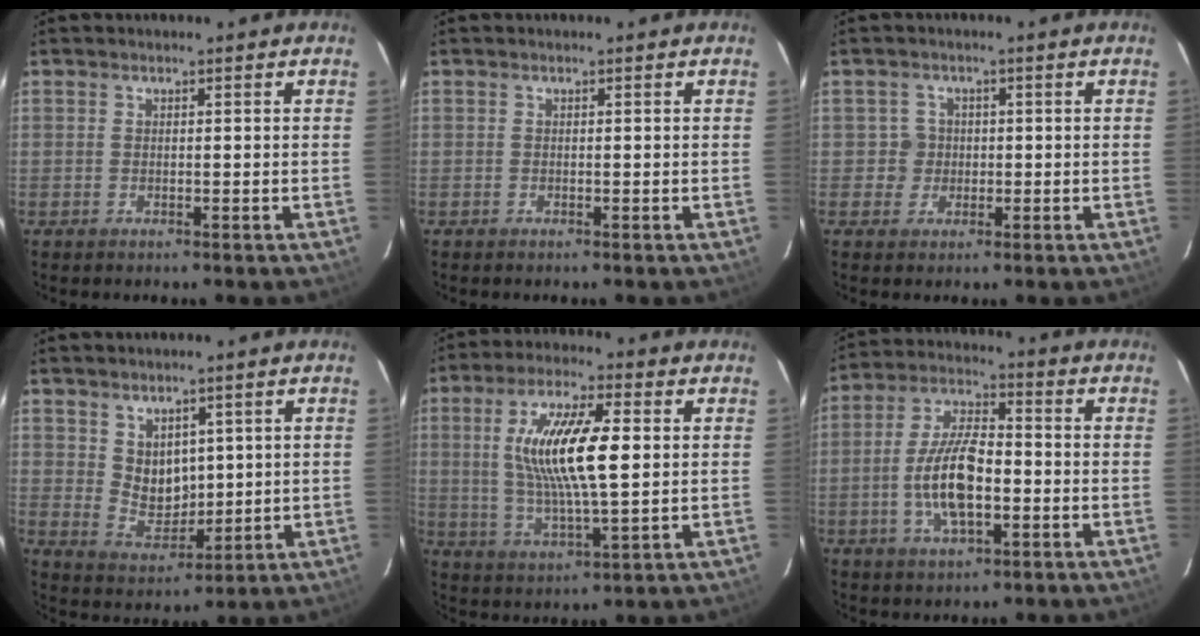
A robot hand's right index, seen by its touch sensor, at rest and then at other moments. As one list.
[{"total": 0.0}, {"total": 3.0, "force": [-0.1, 2.9, -0.1], "torque": [0.011, 0.016, 0.001]}, {"total": 6.5, "force": [2.8, 4.9, 3.2], "torque": [-0.052, -0.002, 0.069]}, {"total": 14.7, "force": [2.2, 3.9, 14.0], "torque": [-0.266, 0.004, 0.044]}, {"total": 11.8, "force": [-2.7, 4.7, 10.5], "torque": [-0.213, 0.004, -0.048]}]